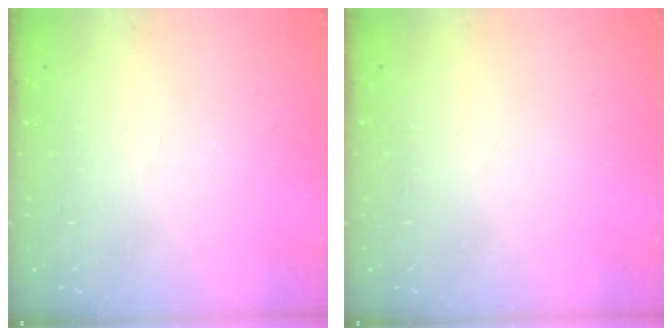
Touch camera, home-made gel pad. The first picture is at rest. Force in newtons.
{"total": 0.0}